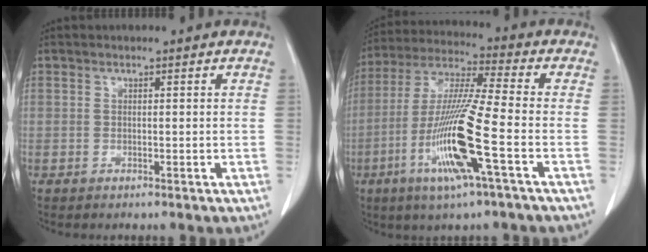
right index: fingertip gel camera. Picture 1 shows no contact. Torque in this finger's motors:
{"motor_torque": [2.14, 0.00, 0.52, 0.21]}